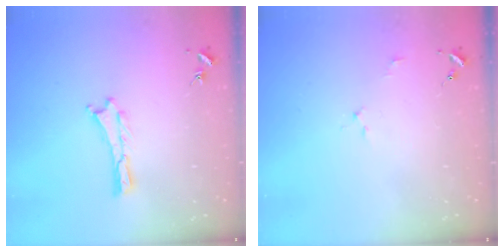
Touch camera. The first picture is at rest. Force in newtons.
{"total": 2.2, "press": 2.2, "slide": 0.2}